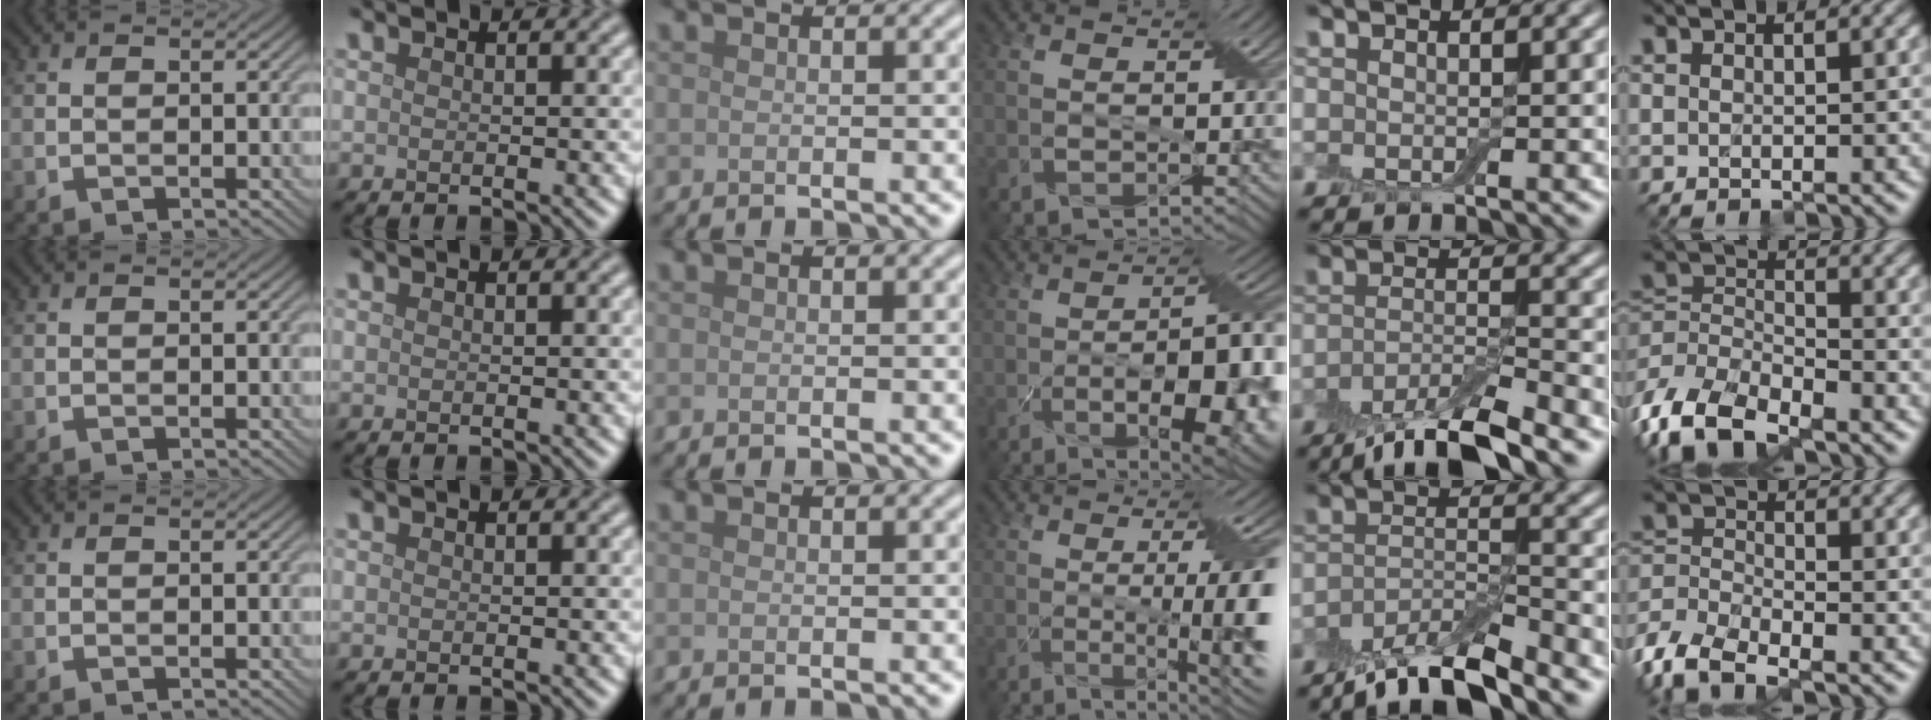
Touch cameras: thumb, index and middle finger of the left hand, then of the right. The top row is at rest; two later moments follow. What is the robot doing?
{"motion": "insert", "object": "drawer"}